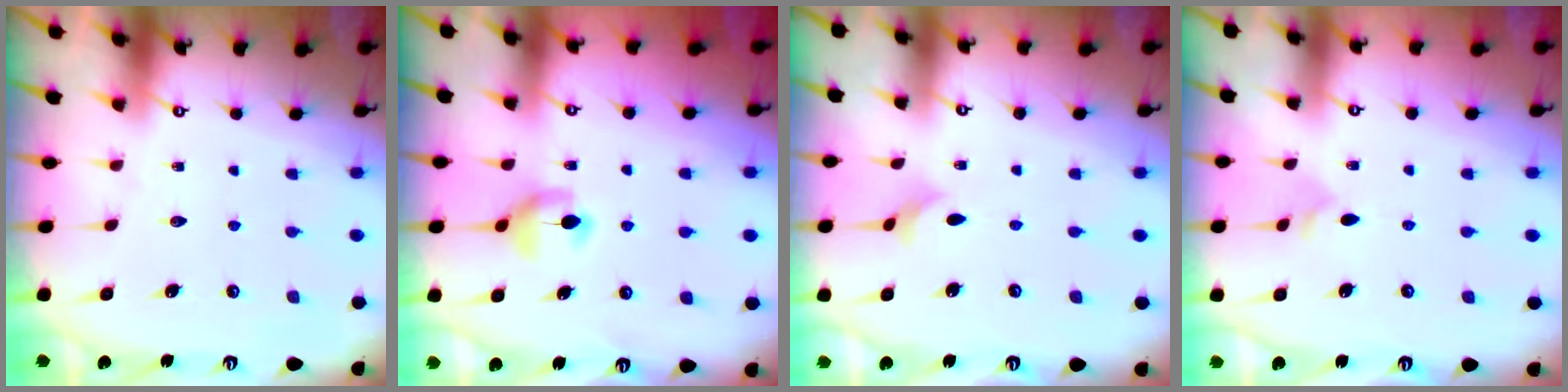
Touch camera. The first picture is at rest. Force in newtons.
{"total": 5.9, "press": 5.9, "slide": 0.6}
{"total": 1.9, "press": 1.8, "slide": 0.6}
{"total": 2.9, "press": 2.8, "slide": 0.9}